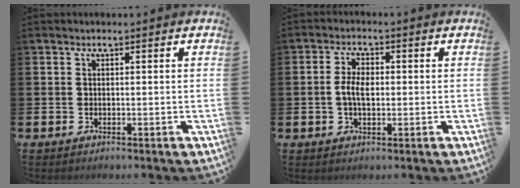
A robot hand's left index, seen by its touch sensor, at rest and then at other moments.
{"total": 3.8, "force": [0.0, 2.0, 3.1], "torque": [-0.044, 0.001, -0.006]}